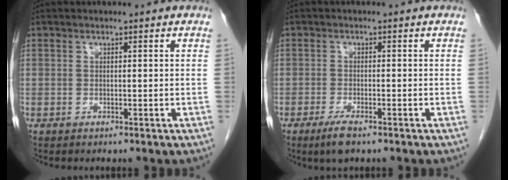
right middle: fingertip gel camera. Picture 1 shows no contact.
{"total": 3.2, "force": [-2.1, 0.6, 2.3], "torque": [-0.053, -0.007, -0.039]}